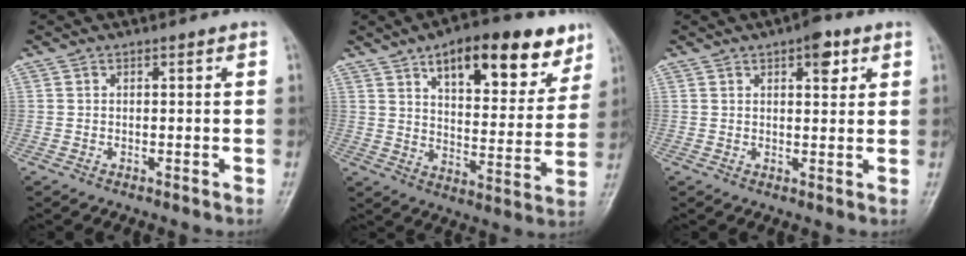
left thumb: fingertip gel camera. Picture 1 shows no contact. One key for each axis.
{"total": 19.2, "fx": 11.3, "fy": 8.2, "fz": 13.2, "tx": -0.138, "ty": -0.044, "tz": 0.168}
{"total": 4.8, "fx": 2.4, "fy": 2.1, "fz": 3.5, "tx": -0.034, "ty": -0.007, "tz": 0.028}